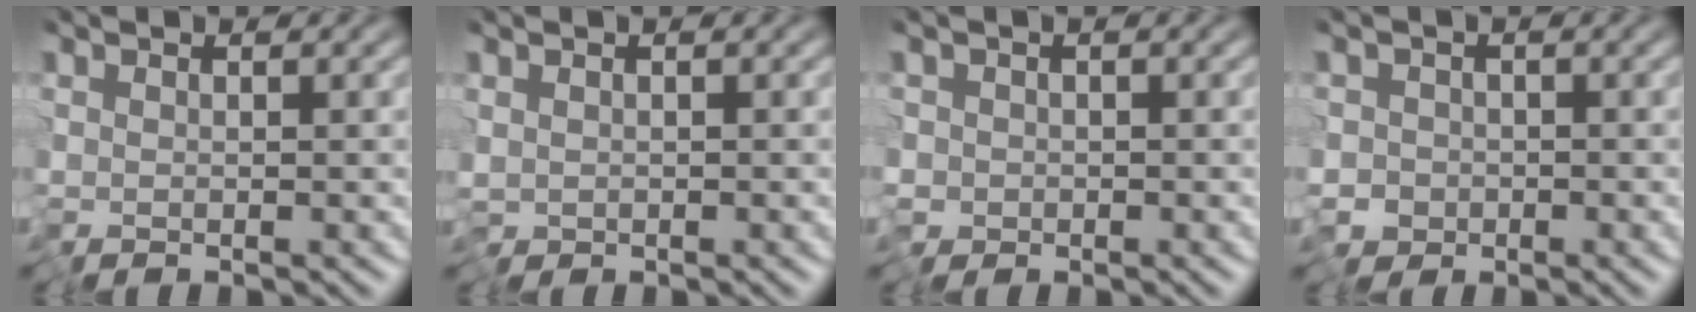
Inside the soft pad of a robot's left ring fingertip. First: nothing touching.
{"total": 0.5, "force": [0.0, 0.4, 0.4], "torque": [-0.010, 0.000, 0.000]}
{"total": 1.2, "force": [-0.4, 1.0, 0.2], "torque": [-0.007, -0.004, -0.013]}
{"total": 2.0, "force": [-1.1, 1.6, 0.5], "torque": [-0.014, -0.006, -0.025]}